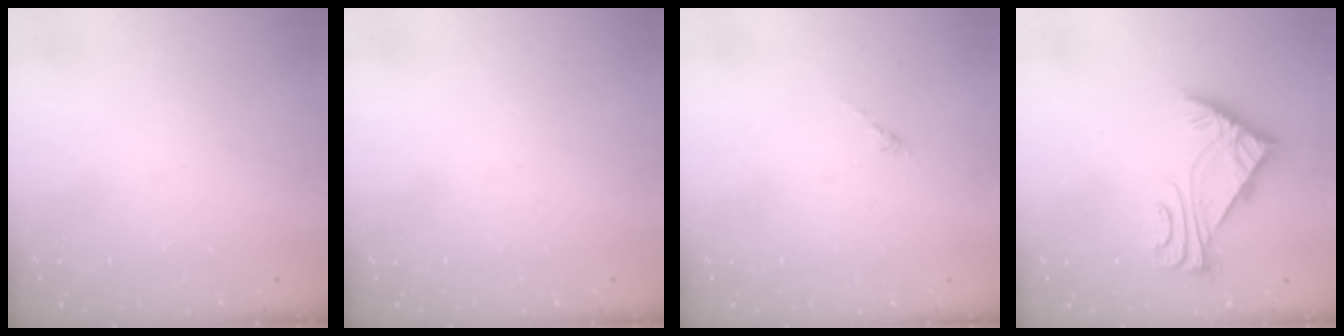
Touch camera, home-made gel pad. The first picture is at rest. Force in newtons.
{"total": 0.0}
{"total": 0.0}
{"total": 5.7, "press": 5.7, "slide": 0.6}